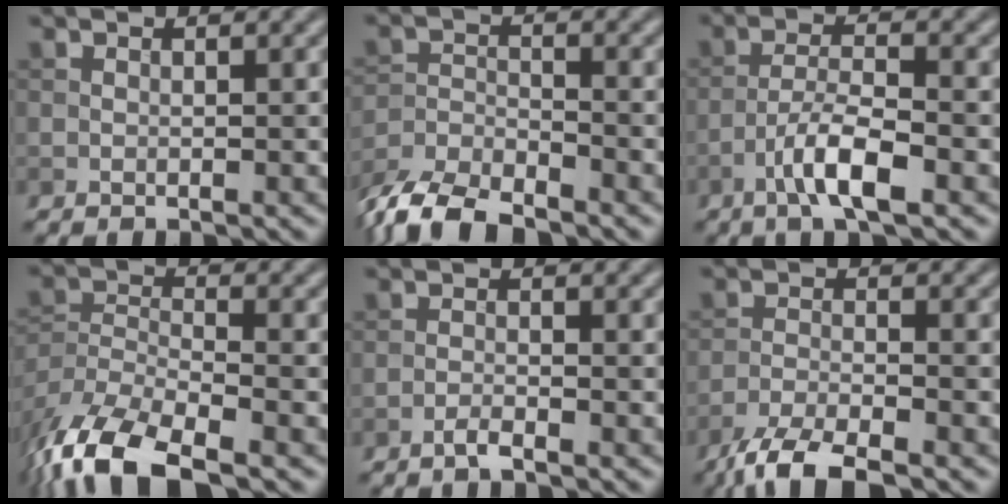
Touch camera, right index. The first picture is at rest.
{"total": 7.1, "force": [-6.0, 2.1, 3.1], "torque": [-0.062, -0.010, -0.120]}
{"total": 5.2, "force": [-2.7, 1.2, 4.2], "torque": [-0.078, 0.006, -0.053]}
{"total": 11.4, "force": [-8.2, 4.1, 6.8], "torque": [-0.144, -0.019, -0.155]}
{"total": 1.3, "force": [-1.0, 0.1, 0.8], "torque": [-0.016, 0.003, -0.021]}
{"total": 5.2, "force": [-4.1, 1.0, 3.0], "torque": [-0.057, -0.009, -0.085]}